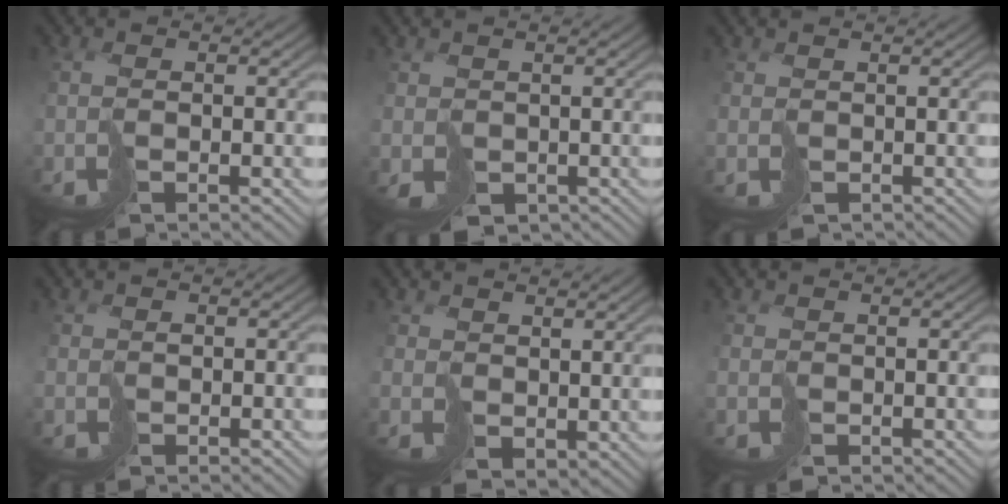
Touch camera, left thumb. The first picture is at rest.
{"total": 2.5, "force": [-0.2, 2.4, 0.6], "torque": [-0.015, -0.010, 0.002]}
{"total": 0.9, "force": [-0.3, 0.7, -0.4], "torque": [0.011, -0.007, 0.001]}
{"total": 0.7, "force": [0.2, 0.2, -0.6], "torque": [0.015, 0.001, 0.007]}
{"total": 2.4, "force": [2.0, 1.4, 0.1], "torque": [-0.009, -0.005, 0.047]}
{"total": 0.9, "force": [-0.1, 0.7, -0.5], "torque": [0.011, -0.003, 0.004]}